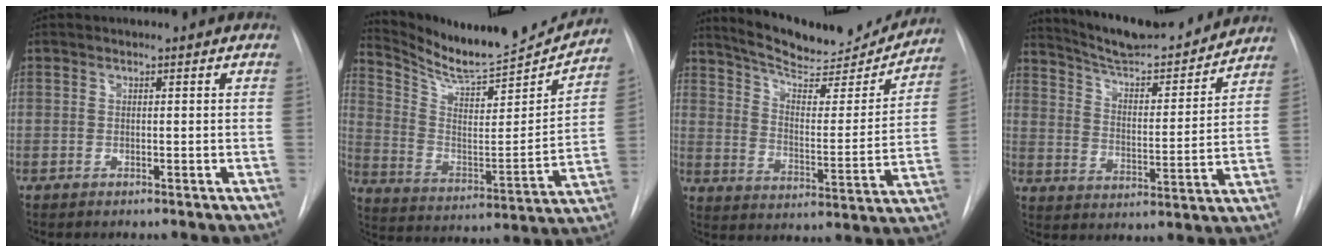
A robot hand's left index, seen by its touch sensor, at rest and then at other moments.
{"total": 18.3, "force": [17.7, 1.2, 4.5], "torque": [-0.091, -0.064, 0.275]}
{"total": 19.9, "force": [18.5, 3.7, 6.3], "torque": [-0.095, -0.030, 0.260]}
{"total": 18.8, "force": [17.5, 2.6, 6.5], "torque": [-0.100, -0.005, 0.258]}